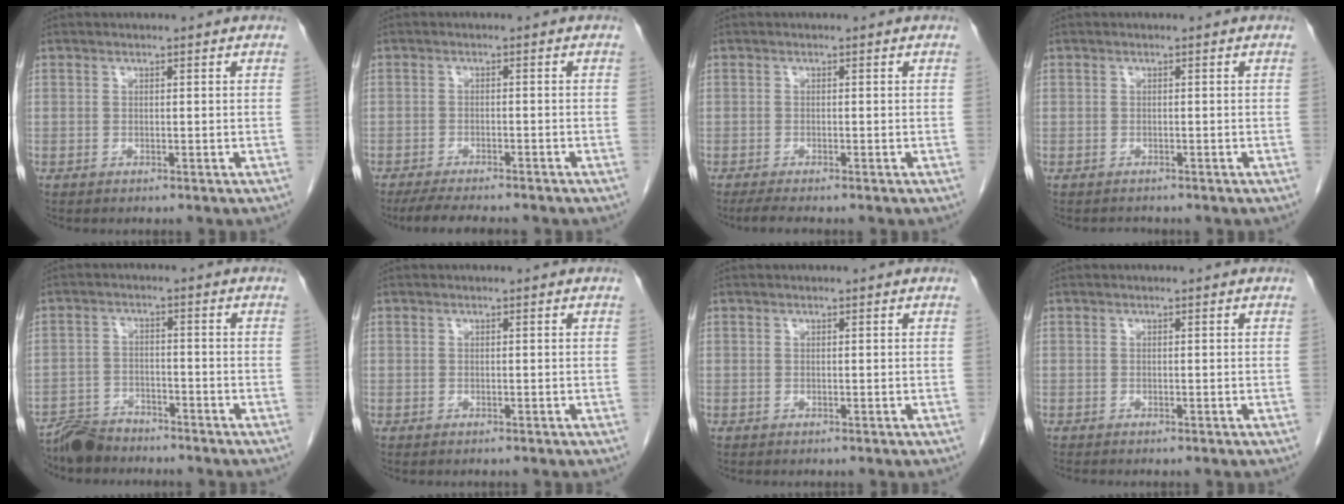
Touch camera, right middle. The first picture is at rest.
{"total": 8.4, "force": [-7.1, 1.5, 4.2], "torque": [-0.062, -0.013, -0.104]}
{"total": 2.9, "force": [-2.4, 0.1, 1.7], "torque": [-0.029, -0.007, -0.038]}
{"total": 1.0, "force": [-0.9, 0.5, -0.2], "torque": [-0.003, -0.002, -0.015]}
{"total": 6.6, "force": [-6.1, 2.0, 1.2], "torque": [-0.025, -0.014, -0.114]}
{"total": 0.0}
{"total": 0.0}
{"total": 1.0, "force": [-0.9, 0.1, 0.5], "torque": [-0.008, -0.001, -0.012]}